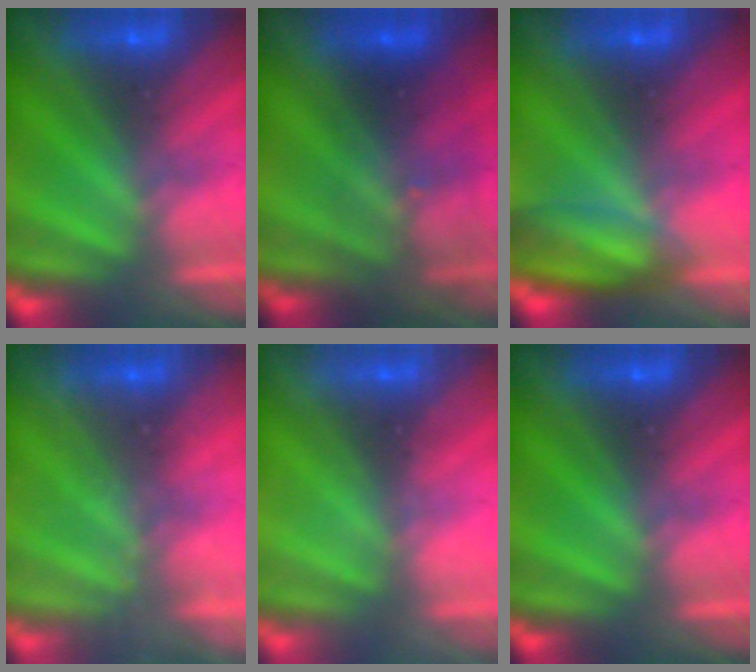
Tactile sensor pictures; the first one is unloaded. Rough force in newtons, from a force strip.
{"total": 2.7}
{"total": 7.1}
{"total": 1.7}
{"total": 2.1}
{"total": 0.0}